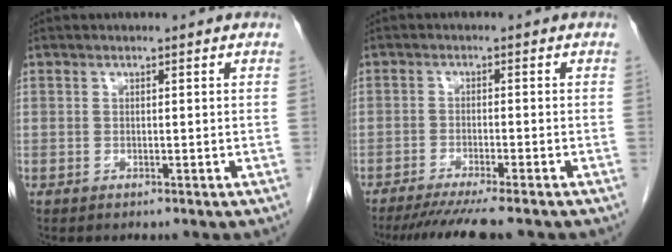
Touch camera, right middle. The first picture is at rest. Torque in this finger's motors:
{"motor_torque": [0.28, -0.26, 0.08, 0.04]}